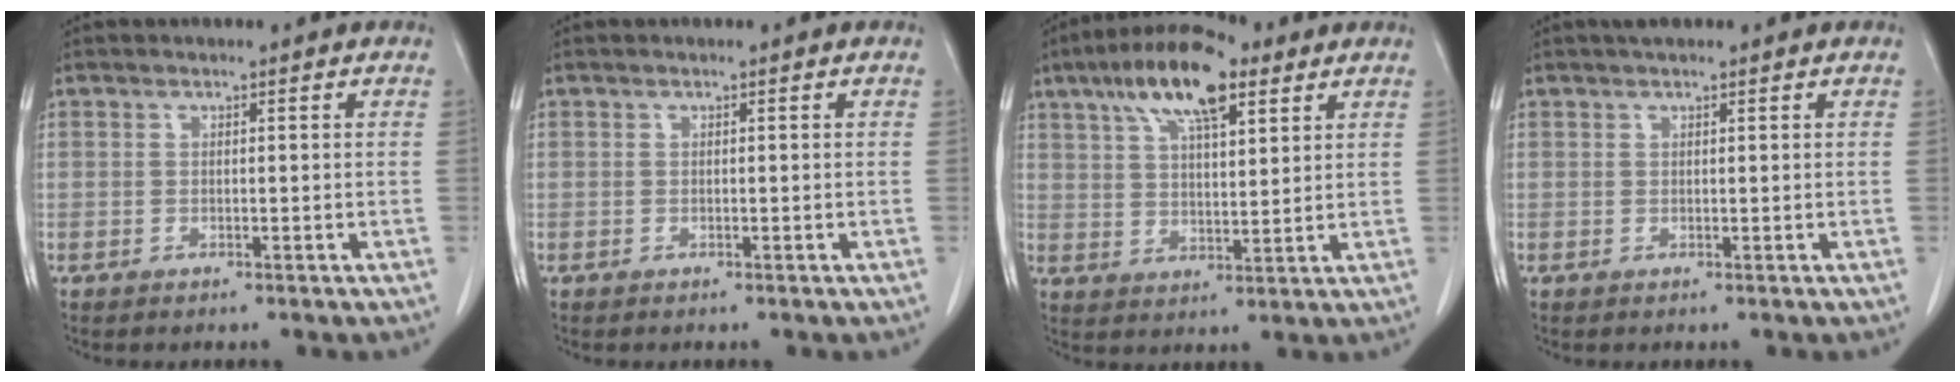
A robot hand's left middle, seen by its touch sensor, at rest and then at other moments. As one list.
[{"total": 0.0}, {"total": 13.0, "force": [7.5, 4.0, 9.8], "torque": [-0.175, 0.023, 0.129]}, {"total": 1.8, "force": [1.5, 0.4, 1.0], "torque": [-0.019, 0.012, 0.024]}]